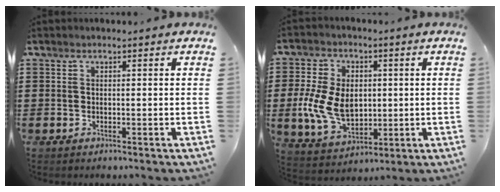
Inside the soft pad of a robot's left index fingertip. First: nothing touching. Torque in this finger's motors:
{"motor_torque": [1.08, 1.05, 0.50, 0.18]}